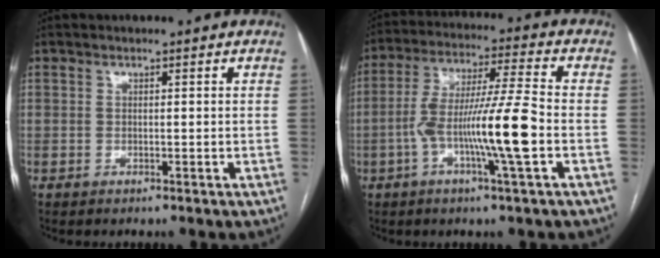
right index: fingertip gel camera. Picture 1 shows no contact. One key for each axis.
{"total": 13.2, "fx": -3.4, "fy": -0.5, "fz": 12.7, "tx": -0.240, "ty": 0.004, "tz": -0.066}